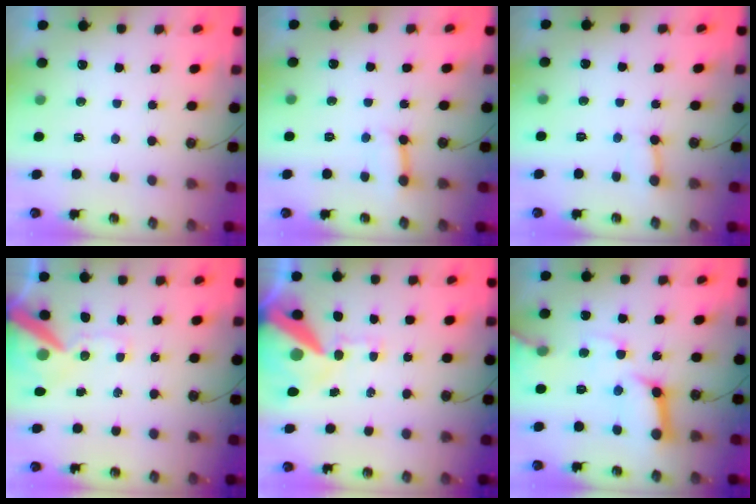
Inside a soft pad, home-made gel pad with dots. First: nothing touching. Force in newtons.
{"total": 5.1, "press": 5.1, "slide": 0.6}
{"total": 2.9, "press": 2.9, "slide": 0.4}
{"total": 13.9, "press": 13.7, "slide": 2.2}
{"total": 18.4, "press": 18.3, "slide": 2.3}
{"total": 17.0, "press": 16.9, "slide": 2.4}